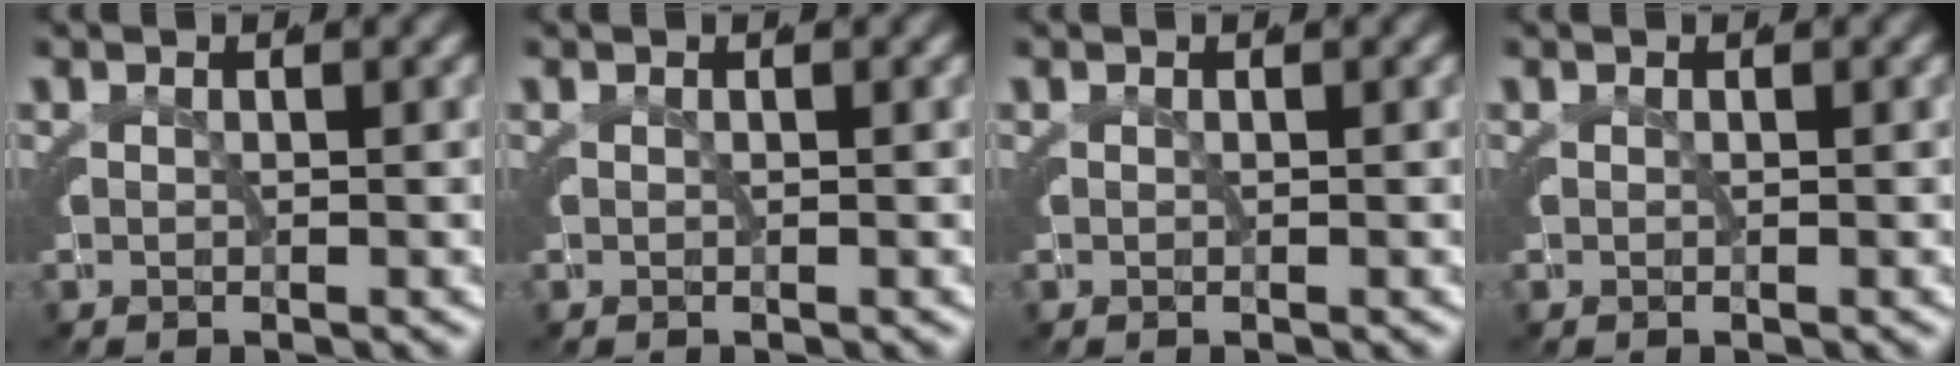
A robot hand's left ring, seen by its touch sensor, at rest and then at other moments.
{"total": 0.0}
{"total": 0.0}
{"total": 0.0}